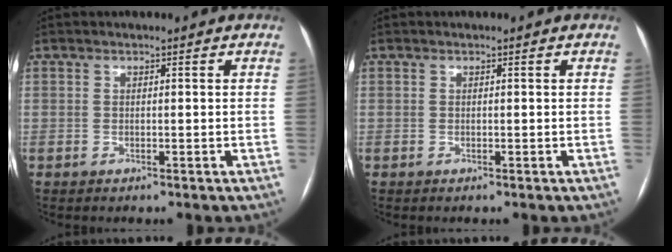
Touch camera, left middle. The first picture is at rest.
{"total": 0.0}